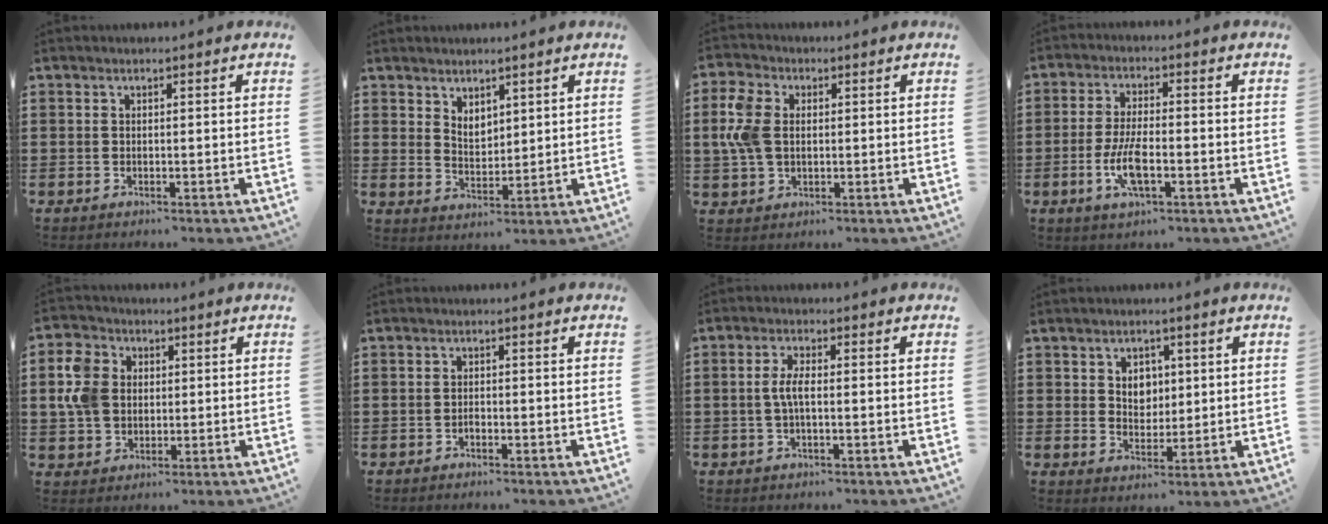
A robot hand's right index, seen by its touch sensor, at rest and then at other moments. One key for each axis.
{"total": 3.1, "fx": 2.6, "fy": 1.7, "fz": 0.6, "tx": -0.020, "ty": 0.001, "tz": 0.048}
{"total": 6.5, "fx": 0.8, "fy": 4.4, "fz": 4.7, "tx": -0.126, "ty": 0.005, "tz": 0.007}
{"total": 6.7, "fx": -2.2, "fy": 2.2, "fz": 5.9, "tx": -0.131, "ty": -0.007, "tz": -0.044}
{"total": 7.3, "fx": 1.0, "fy": 6.1, "fz": 3.9, "tx": -0.119, "ty": 0.011, "tz": 0.014}
{"total": 0.8, "fx": -0.5, "fy": 0.4, "fz": 0.4, "tx": -0.010, "ty": -0.004, "tz": -0.009}
{"total": 3.4, "fx": -0.5, "fy": 0.8, "fz": 3.2, "tx": -0.073, "ty": -0.004, "tz": -0.015}
{"total": 3.6, "fx": 1.2, "fy": 3.0, "fz": 1.6, "tx": -0.036, "ty": 0.007, "tz": 0.019}